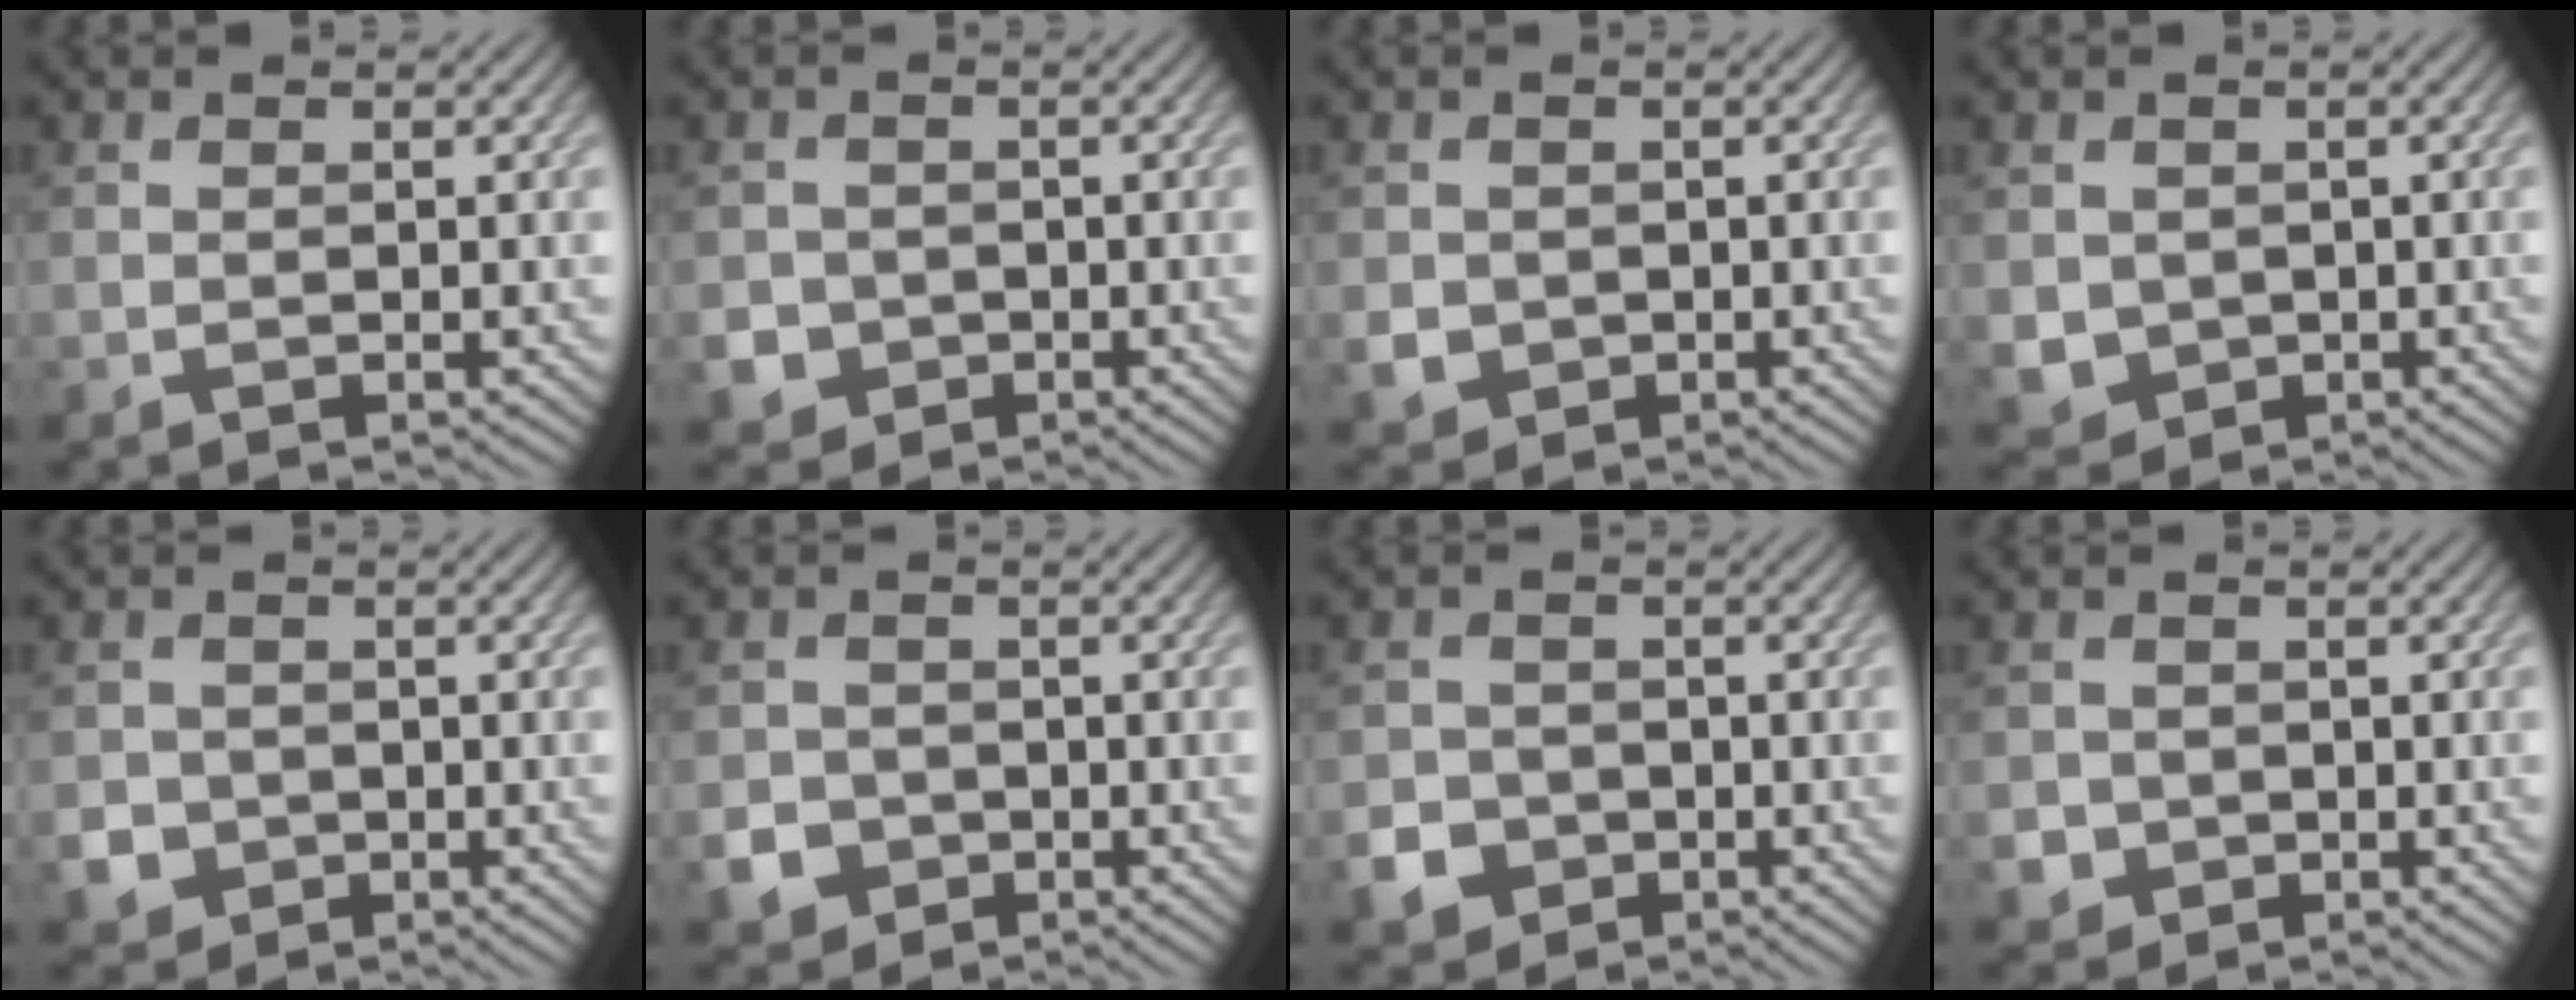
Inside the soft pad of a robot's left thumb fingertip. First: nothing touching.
{"total": 3.7, "force": [-1.4, 3.3, 0.8], "torque": [-0.019, -0.006, -0.033]}
{"total": 2.7, "force": [-0.4, 2.5, 0.8], "torque": [-0.021, -0.011, -0.008]}
{"total": 3.3, "force": [0.1, 3.1, 1.1], "torque": [-0.043, -0.014, -0.001]}
{"total": 4.4, "force": [-1.8, 3.9, 1.1], "torque": [-0.024, -0.010, -0.041]}
{"total": 4.6, "force": [-2.2, 3.8, 1.2], "torque": [-0.022, -0.006, -0.048]}
{"total": 4.8, "force": [-2.4, 3.9, 1.3], "torque": [-0.024, -0.006, -0.051]}
{"total": 2.4, "force": [-0.9, 2.2, 0.5], "torque": [-0.009, -0.007, -0.017]}